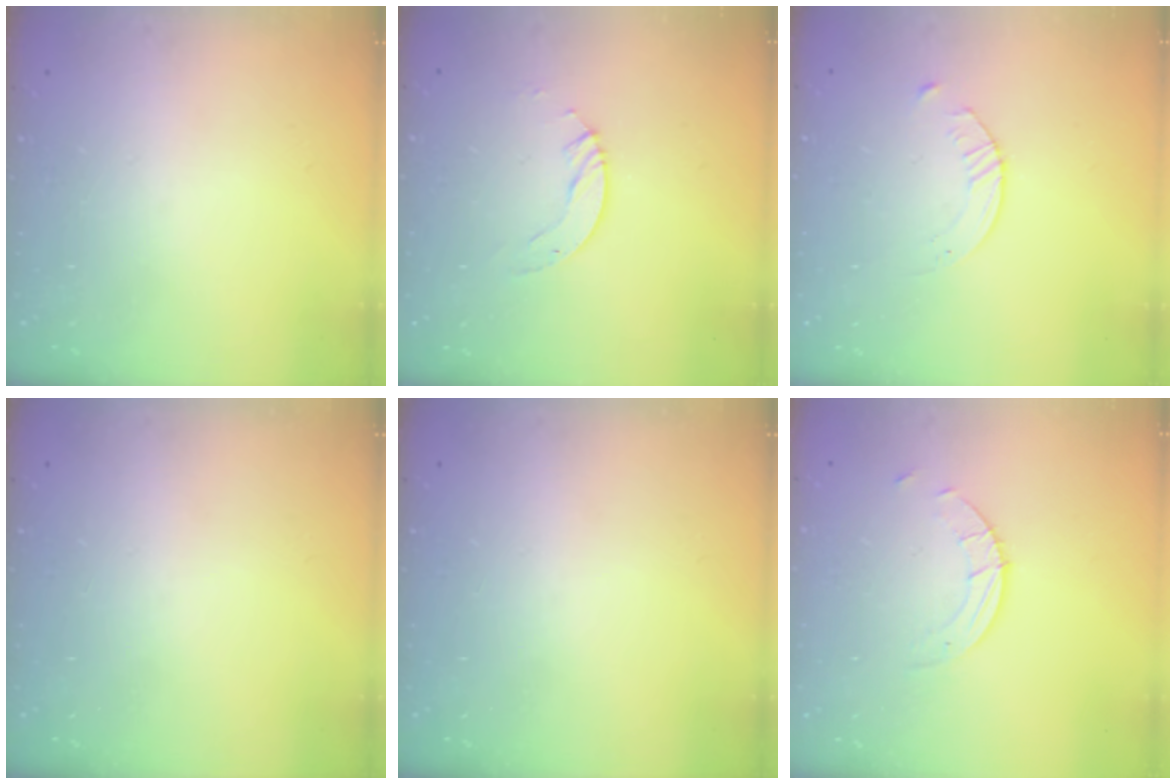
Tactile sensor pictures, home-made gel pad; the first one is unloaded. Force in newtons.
{"total": 3.0, "press": 3.0, "slide": 0.2}
{"total": 2.8, "press": 2.7, "slide": 0.3}
{"total": 0.0}
{"total": 0.0}
{"total": 2.7, "press": 2.7, "slide": 0.3}